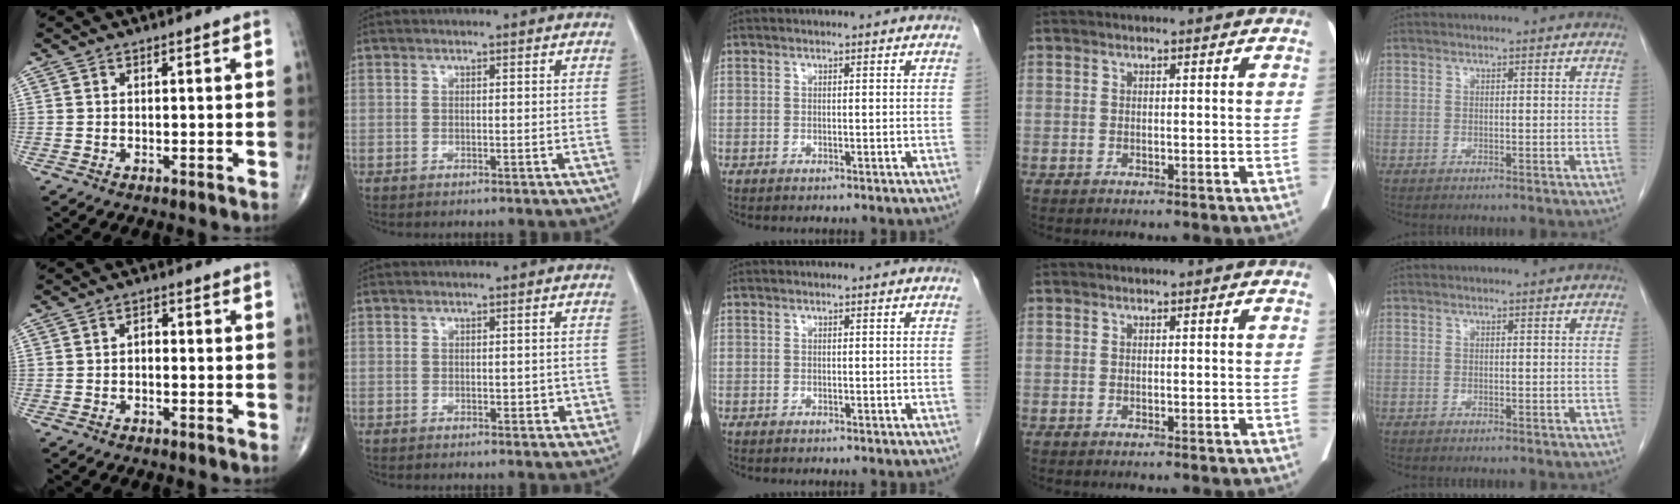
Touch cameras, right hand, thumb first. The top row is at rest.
{"thumb": {"total": 1.7, "force": [-0.4, 1.1, 1.2], "torque": [-0.006, 0.008, -0.013]}, "index": {"total": 2.0, "force": [-0.2, 1.4, 1.5], "torque": [-0.011, 0.004, 0.002]}}